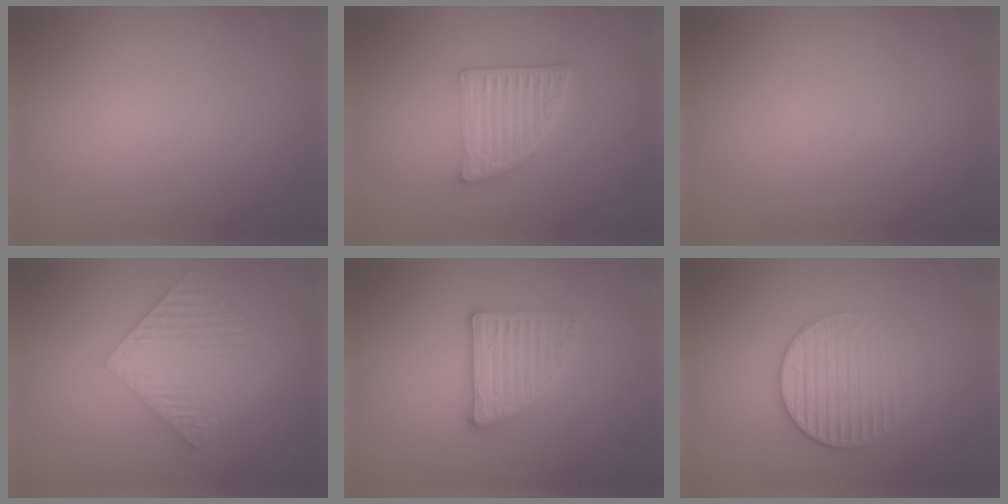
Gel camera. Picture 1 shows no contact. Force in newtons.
{"total": 5.6, "press": 3.8, "slide": 4.1}
{"total": 0.0}
{"total": 6.0, "press": 4.2, "slide": 4.2}
{"total": 2.8, "press": 2.5, "slide": 1.2}
{"total": 3.0, "press": 2.7, "slide": 1.3}